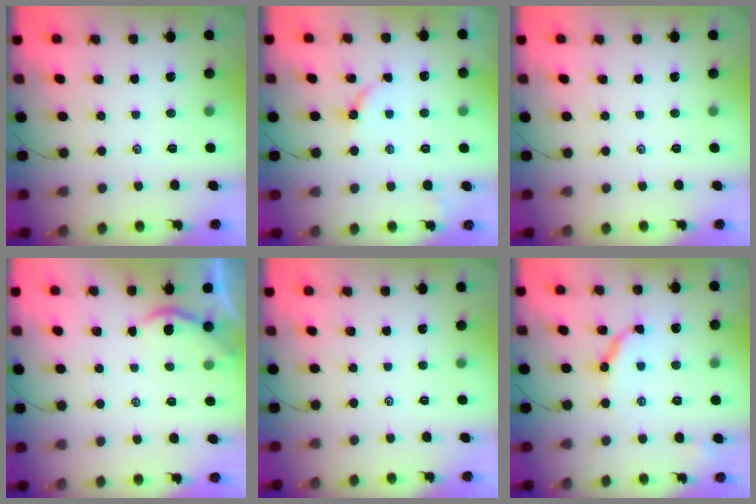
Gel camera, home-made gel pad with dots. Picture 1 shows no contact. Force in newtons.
{"total": 4.0, "press": 4.0, "slide": 0.5}
{"total": 0.0}
{"total": 1.7, "press": 1.7, "slide": 0.3}
{"total": 0.0}
{"total": 8.5, "press": 8.5, "slide": 0.6}